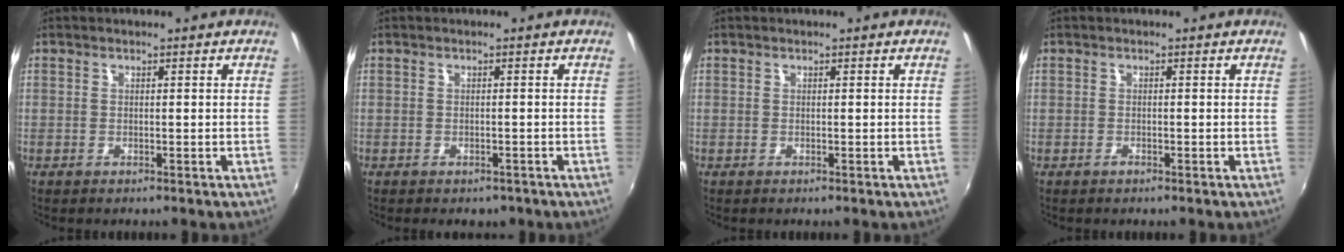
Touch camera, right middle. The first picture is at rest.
{"total": 2.6, "force": [-1.8, 1.6, 1.0], "torque": [-0.020, -0.010, -0.022]}
{"total": 0.0}
{"total": 0.6, "force": [-0.5, 0.3, 0.1], "torque": [-0.002, -0.002, -0.012]}